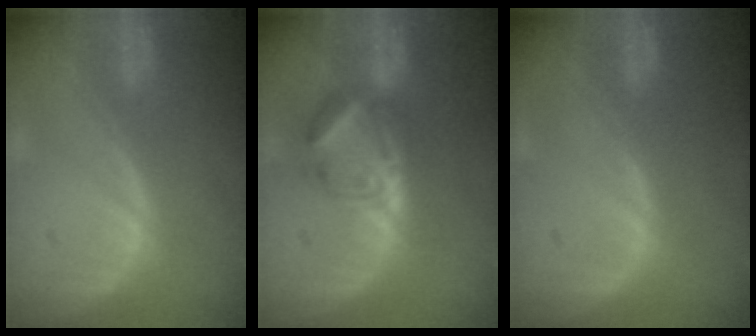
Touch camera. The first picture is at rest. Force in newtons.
{"total": 5.7, "press": 5.6, "slide": 1.3}
{"total": 0.0}